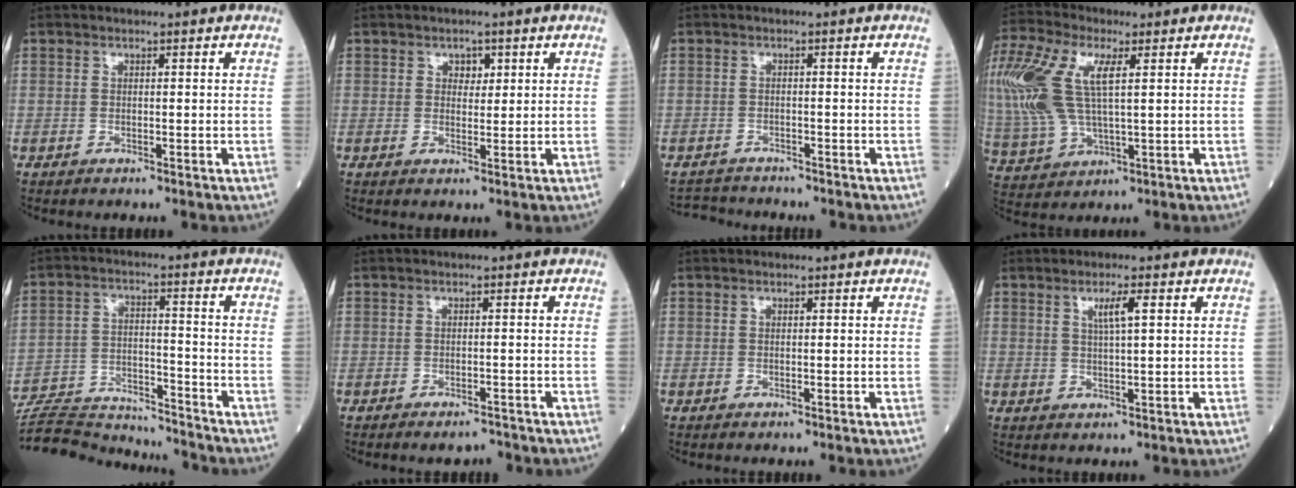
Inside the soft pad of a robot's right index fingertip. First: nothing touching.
{"total": 2.0, "force": [0.9, 1.4, 1.1], "torque": [-0.010, 0.001, 0.012]}
{"total": 3.1, "force": [-2.9, 0.9, -0.7], "torque": [0.004, -0.009, -0.050]}
{"total": 20.3, "force": [5.6, 8.9, 17.4], "torque": [-0.441, 0.024, 0.109]}
{"total": 17.2, "force": [-16.8, 1.7, 3.3], "torque": [-0.076, 0.010, -0.255]}
{"total": 2.5, "force": [-2.2, 0.8, 0.9], "torque": [-0.007, -0.001, -0.028]}
{"total": 0.0}
{"total": 3.3, "force": [1.3, 0.0, 3.0], "torque": [-0.055, 0.001, 0.023]}